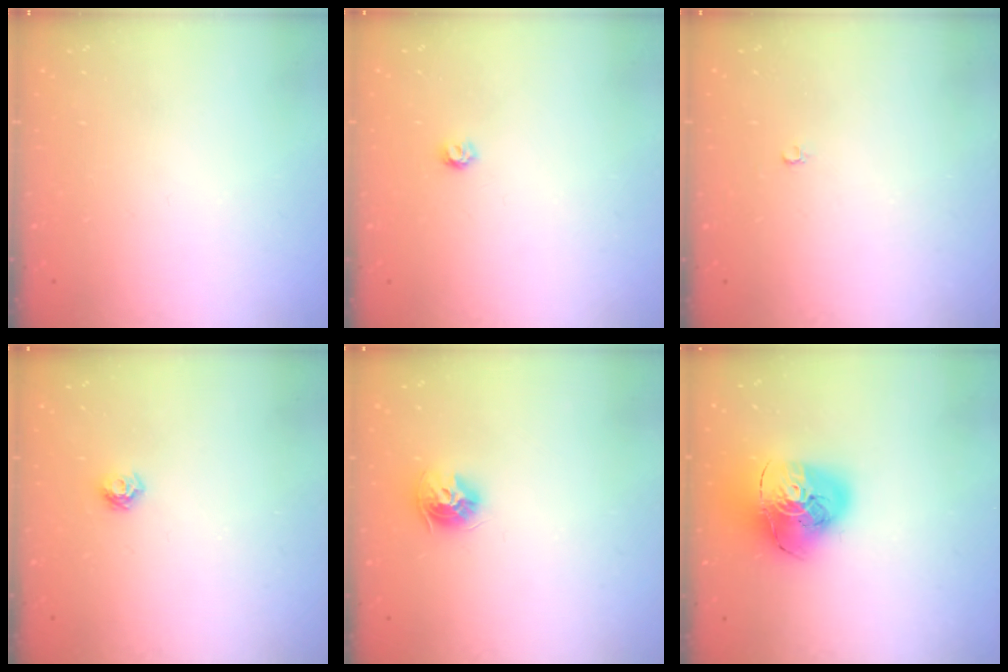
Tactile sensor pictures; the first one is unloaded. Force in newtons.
{"total": 3.5, "press": 3.5, "slide": 0.3}
{"total": 2.0, "press": 2.0, "slide": 0.4}
{"total": 4.9, "press": 4.8, "slide": 0.6}
{"total": 8.9, "press": 8.8, "slide": 1.2}
{"total": 18.7, "press": 18.6, "slide": 2.1}